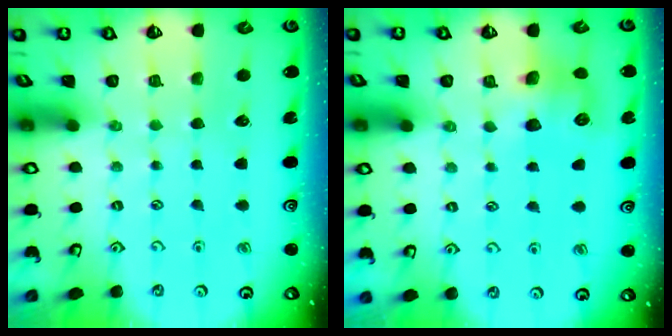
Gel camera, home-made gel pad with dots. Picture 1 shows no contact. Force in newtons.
{"total": 8.0, "press": 8.0, "slide": 0.5}